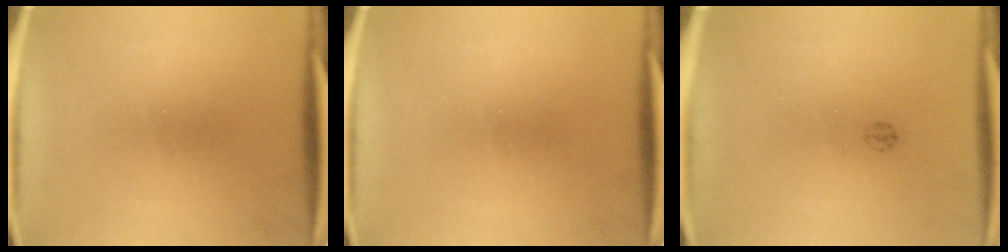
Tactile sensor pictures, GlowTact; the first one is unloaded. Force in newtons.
{"total": 0.0}
{"total": 1.0}